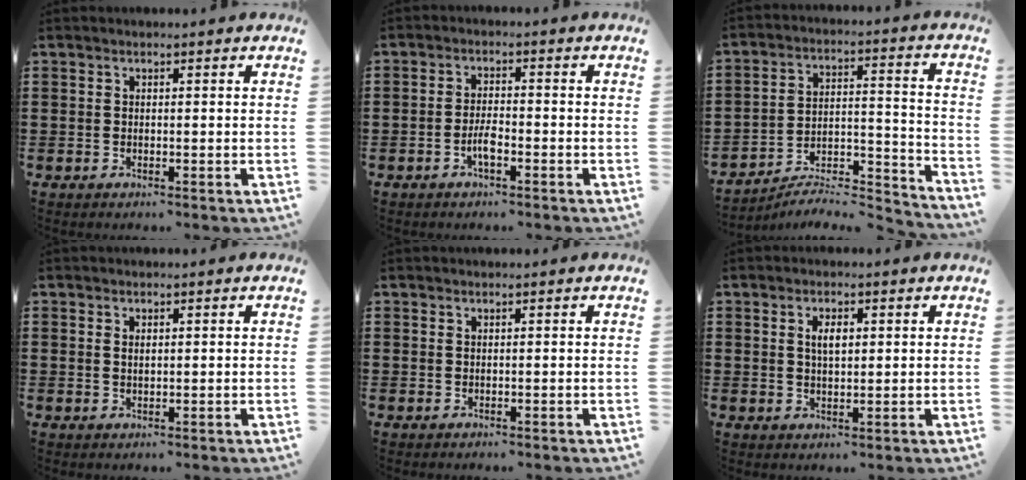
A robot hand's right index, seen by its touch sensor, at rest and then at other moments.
{"total": 3.2, "force": [-1.5, 0.8, 2.8], "torque": [-0.065, -0.003, -0.031]}
{"total": 5.5, "force": [-5.2, 1.1, 1.6], "torque": [-0.024, -0.003, -0.105]}
{"total": 0.9, "force": [0.3, 0.4, 0.7], "torque": [-0.015, 0.003, 0.006]}
{"total": 0.0}
{"total": 2.8, "force": [0.7, 1.1, 2.4], "torque": [-0.051, 0.006, 0.011]}